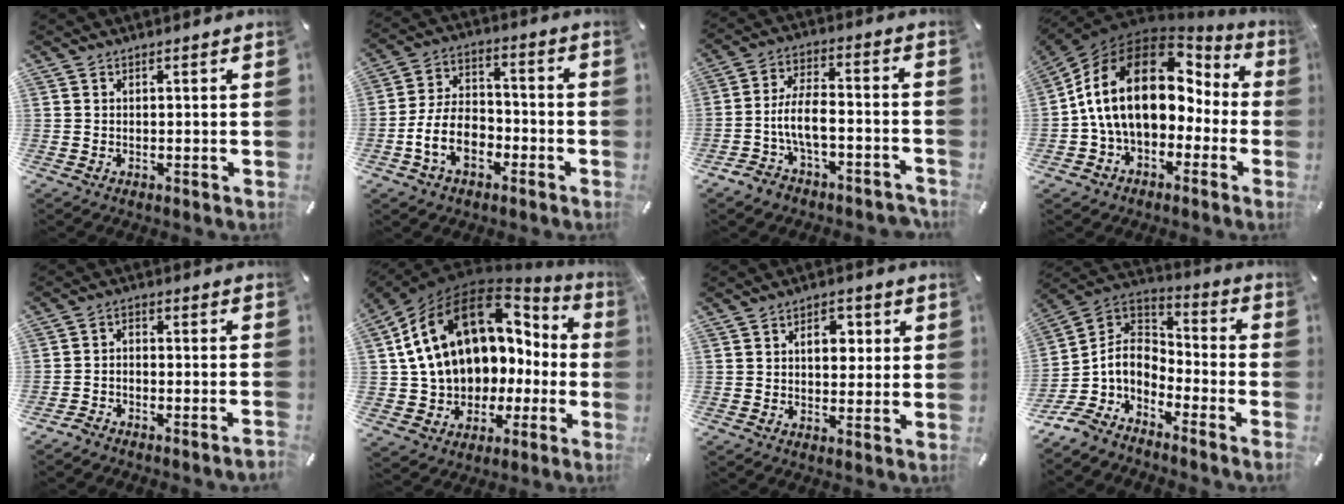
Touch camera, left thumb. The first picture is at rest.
{"total": 11.7, "force": [-5.0, 7.8, 7.2], "torque": [-0.159, 0.023, -0.091]}
{"total": 9.0, "force": [-3.1, 5.3, 6.5], "torque": [-0.127, 0.010, -0.054]}
{"total": 20.5, "force": [3.2, 14.0, 14.5], "torque": [-0.283, -0.007, 0.056]}
{"total": 4.7, "force": [-4.4, 0.6, 1.6], "torque": [-0.030, 0.009, -0.084]}
{"total": 20.1, "force": [6.2, 14.4, 12.6], "torque": [-0.250, -0.028, 0.125]}
{"total": 6.0, "force": [0.9, 4.0, 4.4], "torque": [-0.043, -0.006, 0.002]}
{"total": 6.9, "force": [-4.5, 4.3, 2.8], "torque": [-0.092, -0.016, -0.098]}